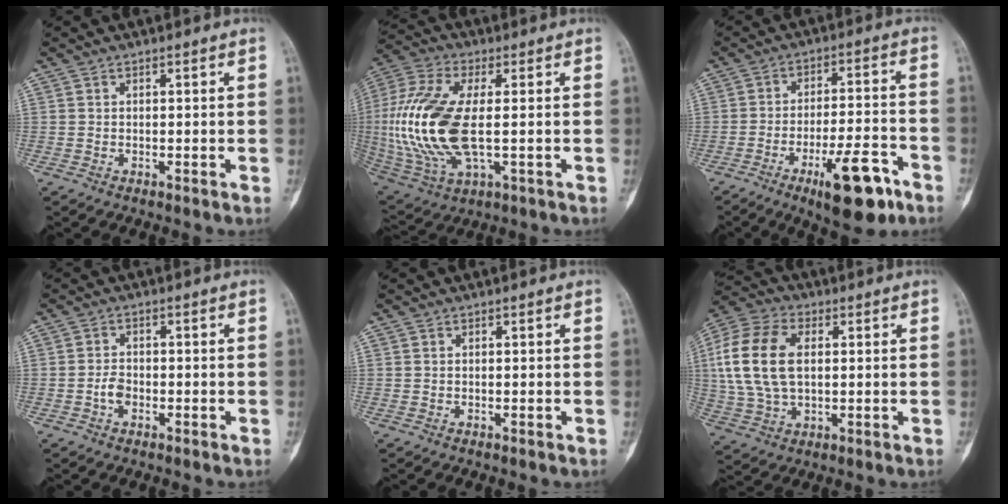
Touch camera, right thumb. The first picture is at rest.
{"total": 19.9, "force": [-0.5, 8.9, 17.8], "torque": [-0.406, -0.005, -0.002]}
{"total": 13.3, "force": [-7.3, 4.1, 10.4], "torque": [-0.151, 0.041, -0.107]}
{"total": 2.5, "force": [-0.9, 1.6, 1.6], "torque": [-0.026, 0.009, -0.021]}
{"total": 0.0}
{"total": 15.6, "force": [2.2, 9.5, 12.1], "torque": [-0.254, 0.012, 0.040]}